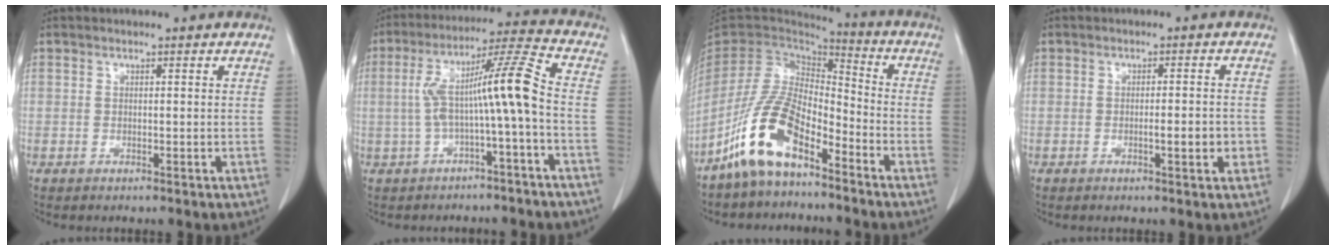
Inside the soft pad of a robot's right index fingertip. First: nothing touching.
{"total": 10.3, "force": [-1.2, -0.6, 10.2], "torque": [-0.181, 0.038, -0.020]}
{"total": 12.7, "force": [-8.1, 4.7, 8.7], "torque": [-0.186, 0.008, -0.159]}
{"total": 2.9, "force": [-0.7, 0.5, 2.8], "torque": [-0.044, 0.002, -0.007]}